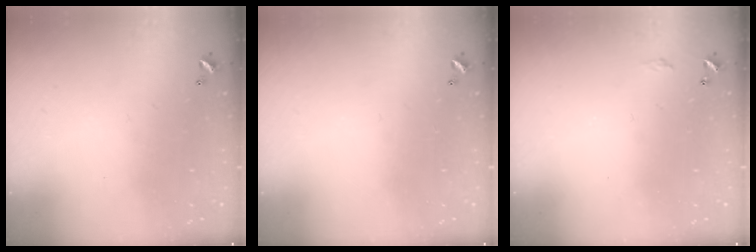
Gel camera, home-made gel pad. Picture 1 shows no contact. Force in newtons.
{"total": 0.0}
{"total": 2.8, "press": 2.8, "slide": 0.4}